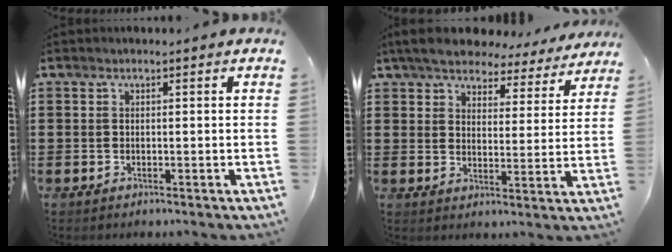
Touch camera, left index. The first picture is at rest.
{"total": 6.3, "force": [6.0, 1.1, 1.4], "torque": [-0.058, -0.030, 0.106]}